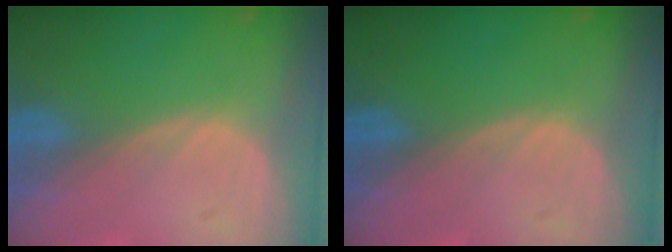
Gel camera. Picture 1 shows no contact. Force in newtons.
{"total": 0.0}